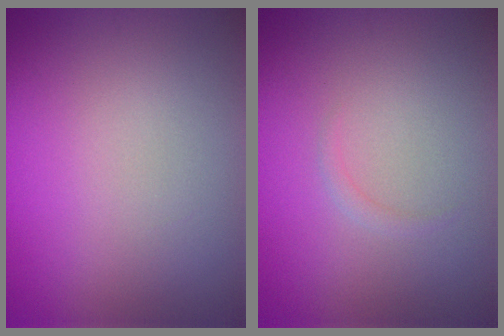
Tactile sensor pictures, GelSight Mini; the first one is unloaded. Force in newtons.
{"total": 0.7, "press": 0.7, "slide": 0.1}